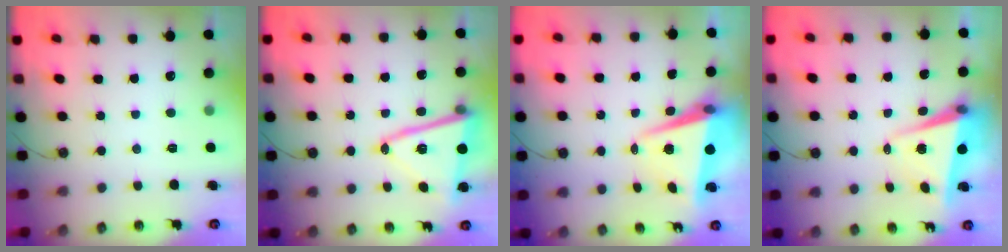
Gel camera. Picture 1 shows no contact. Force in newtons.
{"total": 14.5, "press": 14.4, "slide": 2.0}
{"total": 8.3, "press": 8.1, "slide": 2.0}
{"total": 5.5, "press": 5.2, "slide": 1.7}